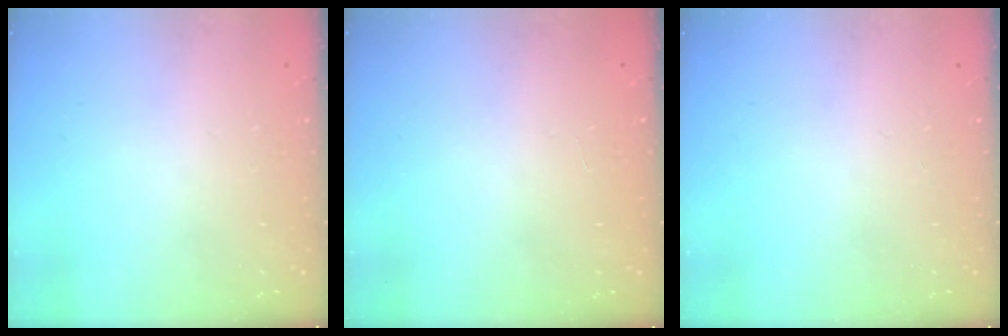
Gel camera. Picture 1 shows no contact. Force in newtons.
{"total": 0.0}
{"total": 0.0}